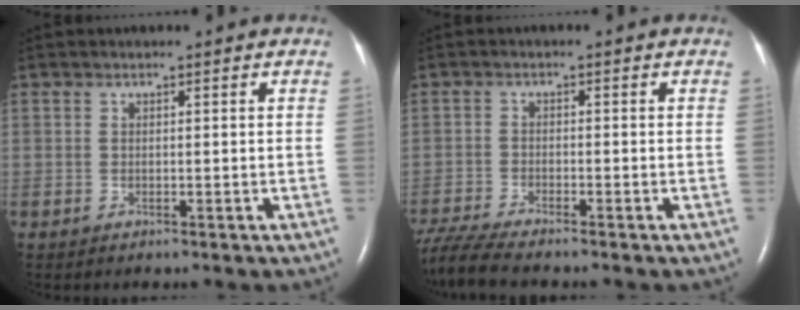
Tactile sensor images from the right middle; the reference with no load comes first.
{"total": 7.1, "force": [-6.5, -0.3, 2.9], "torque": [-0.065, -0.022, -0.120]}